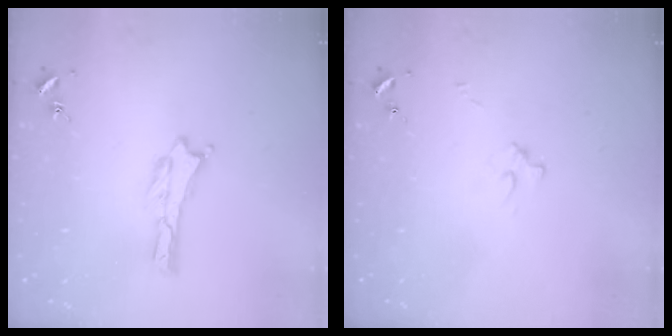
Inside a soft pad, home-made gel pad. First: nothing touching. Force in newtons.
{"total": 2.5, "press": 2.5, "slide": 0.3}